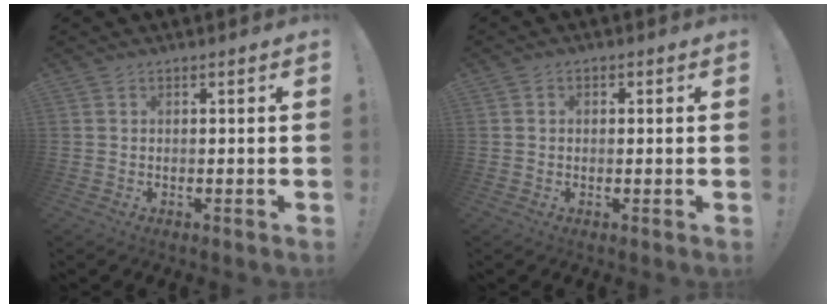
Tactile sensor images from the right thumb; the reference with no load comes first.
{"total": 1.3, "force": [-0.3, 1.2, 0.6], "torque": [-0.005, 0.003, -0.007]}